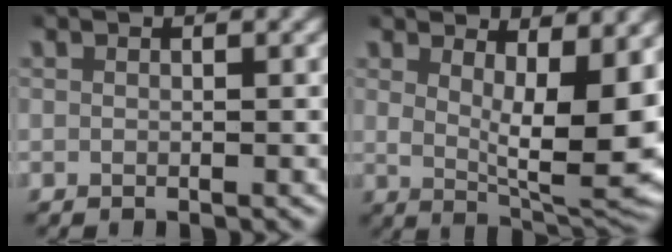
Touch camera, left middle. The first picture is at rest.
{"total": 7.9, "force": [1.9, 2.6, 7.2], "torque": [-0.097, -0.019, 0.037]}